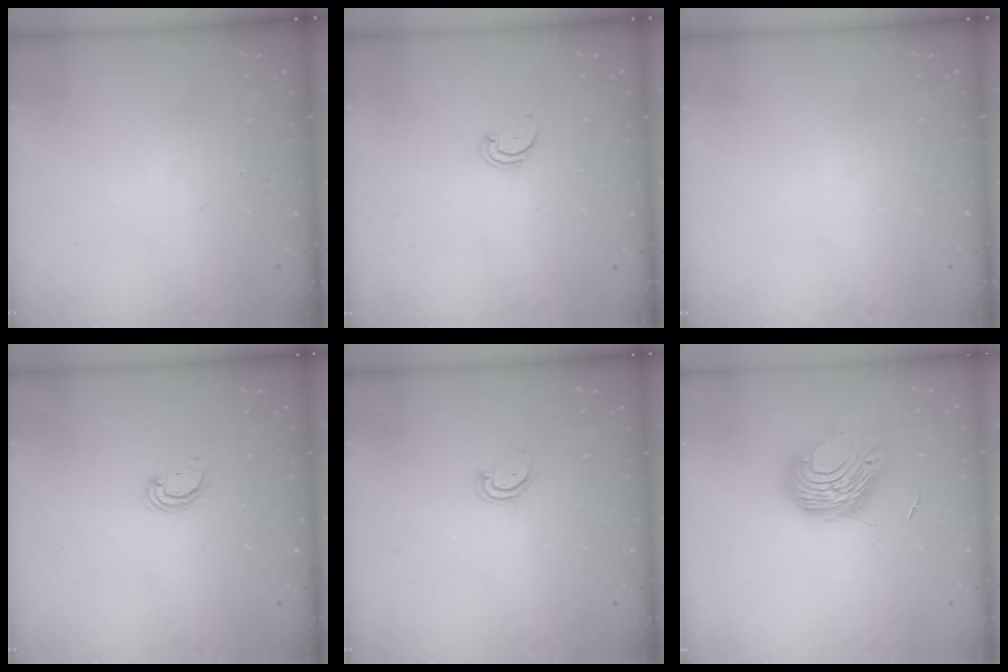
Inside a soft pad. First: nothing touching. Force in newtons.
{"total": 2.0, "press": 2.0, "slide": 0.2}
{"total": 0.0}
{"total": 2.6, "press": 2.6, "slide": 0.2}
{"total": 2.5, "press": 2.5, "slide": 0.1}
{"total": 9.8, "press": 9.7, "slide": 1.2}